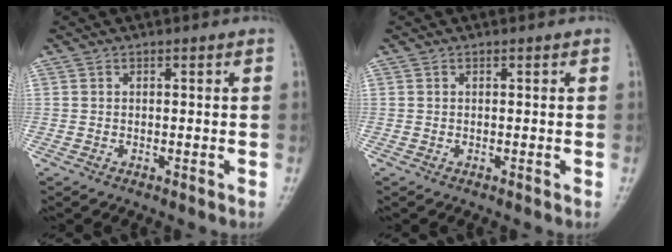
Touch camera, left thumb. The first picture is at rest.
{"total": 0.0}